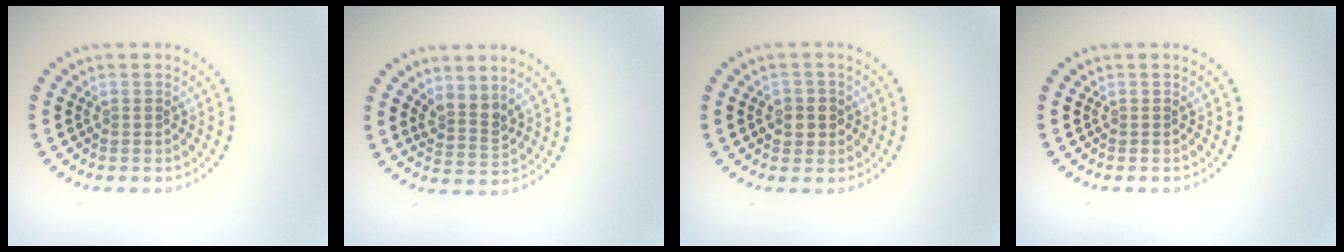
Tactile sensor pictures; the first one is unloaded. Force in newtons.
{"total": 2.4, "press": 1.8, "slide": 1.6}
{"total": 1.9, "press": 1.8, "slide": 0.6}
{"total": 0.0}